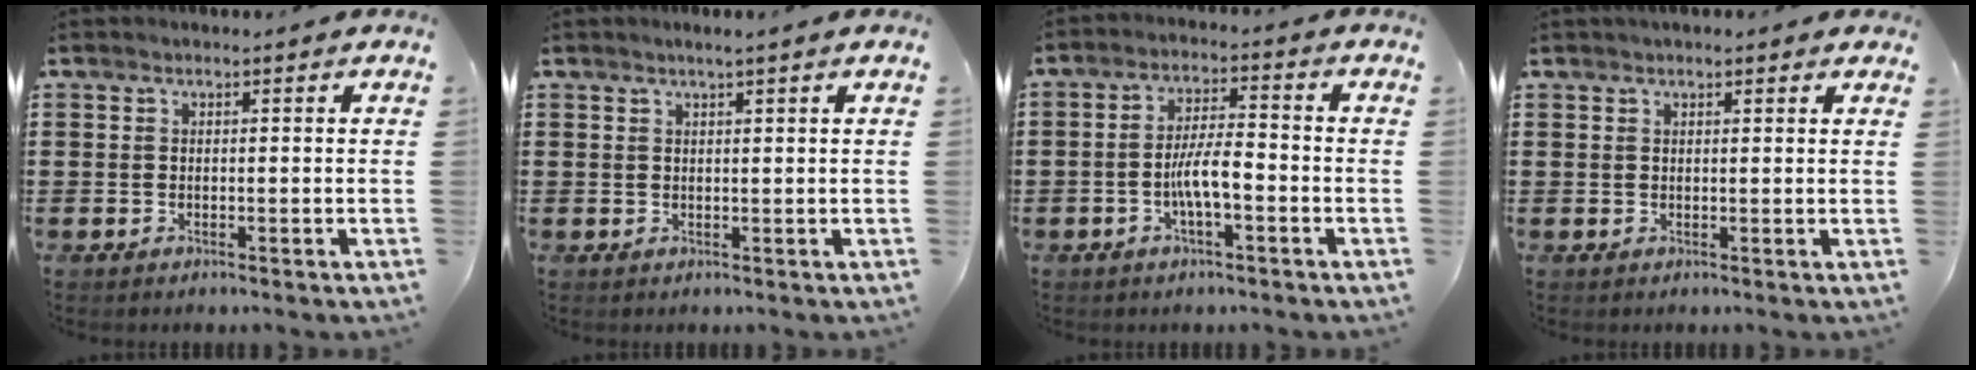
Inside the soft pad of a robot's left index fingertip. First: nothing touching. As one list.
[{"total": 1.3, "force": [0.9, -0.2, 0.9], "torque": [-0.017, -0.001, 0.016]}, {"total": 6.0, "force": [-1.9, 1.7, 5.5], "torque": [-0.115, 0.004, -0.041]}, {"total": 1.5, "force": [1.2, 0.3, 0.8], "torque": [-0.017, 0.004, 0.021]}]